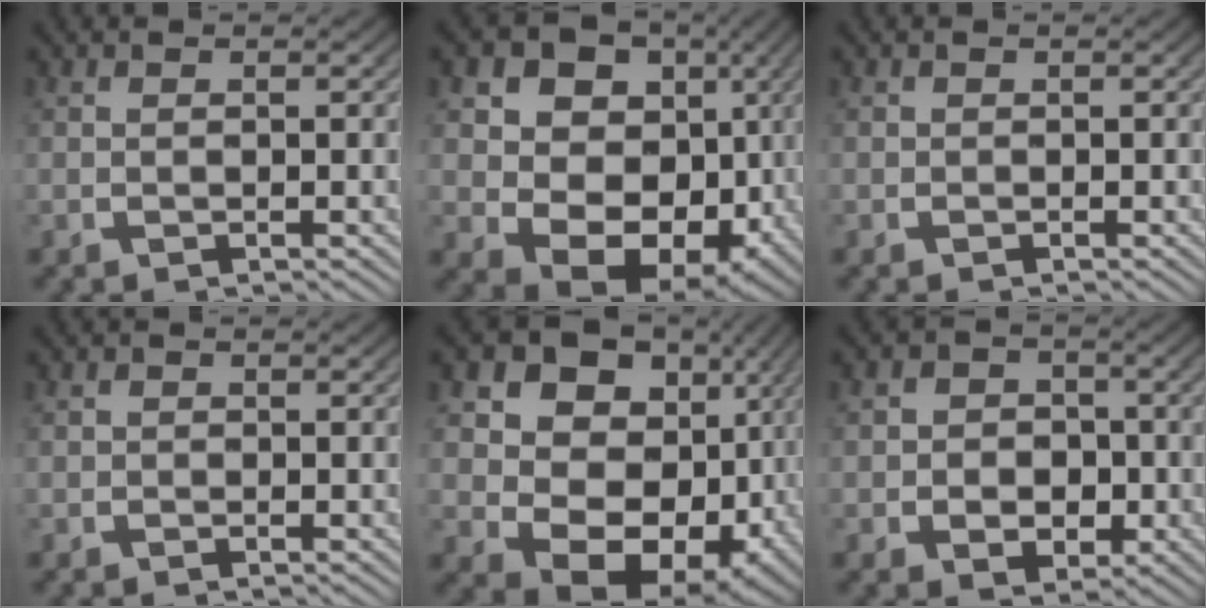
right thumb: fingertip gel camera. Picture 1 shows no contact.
{"total": 17.3, "force": [0.0, 13.4, 10.9], "torque": [-0.213, -0.044, 0.004]}
{"total": 0.0}
{"total": 0.7, "force": [-0.2, 0.6, 0.2], "torque": [0.000, -0.002, -0.005]}
{"total": 19.4, "force": [1.4, 14.5, 12.8], "torque": [-0.239, -0.033, 0.023]}
{"total": 5.4, "force": [-0.9, 4.5, 2.9], "torque": [-0.047, -0.019, -0.013]}